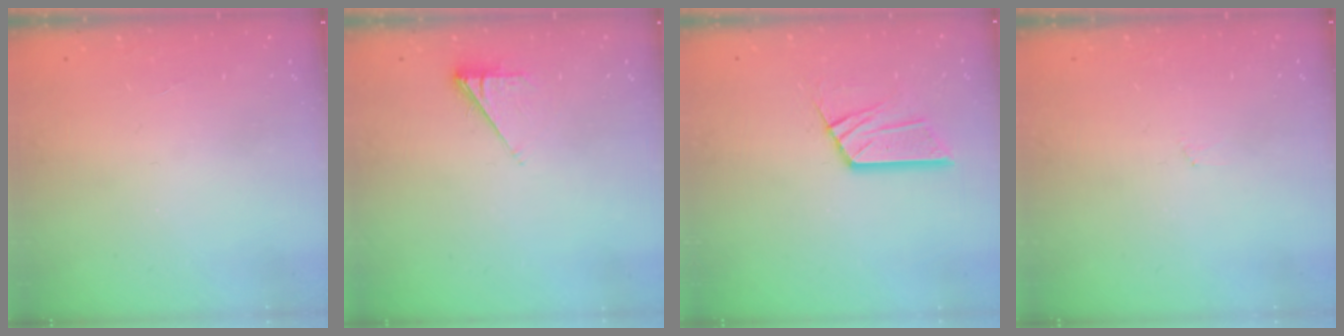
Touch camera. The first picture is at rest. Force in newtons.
{"total": 3.8, "press": 3.7, "slide": 0.7}
{"total": 12.0, "press": 12.0, "slide": 1.2}
{"total": 2.8, "press": 2.8, "slide": 0.4}